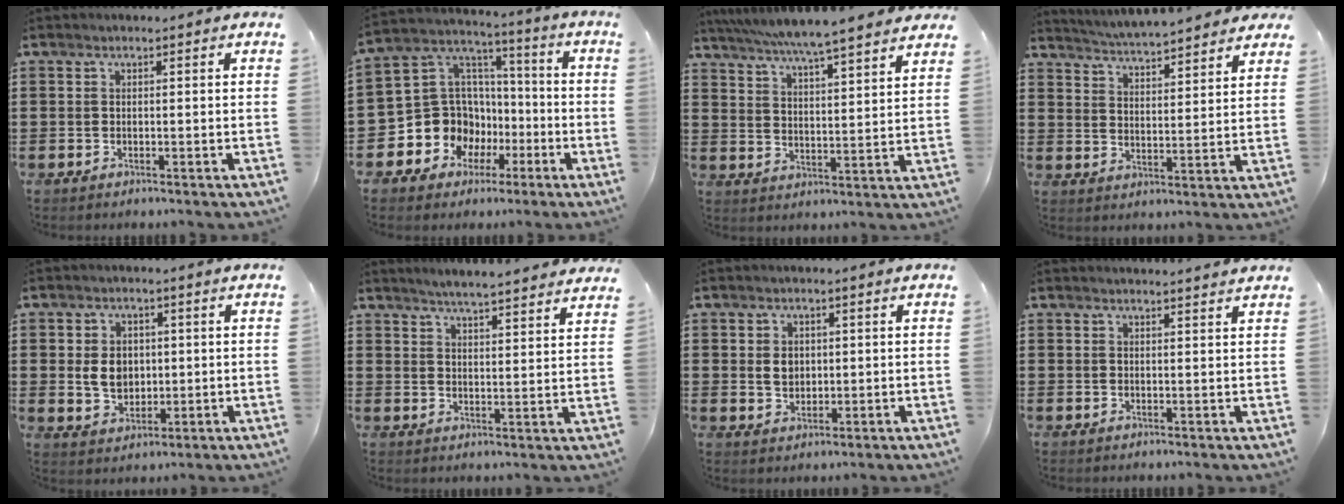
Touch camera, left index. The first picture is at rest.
{"total": 11.1, "force": [-4.1, 10.0, 2.7], "torque": [-0.099, 0.001, -0.068]}
{"total": 6.1, "force": [5.6, -0.8, 2.3], "torque": [-0.067, -0.035, 0.094]}
{"total": 4.3, "force": [4.3, -0.2, 0.6], "torque": [-0.034, -0.027, 0.071]}
{"total": 5.0, "force": [0.3, 3.9, 3.1], "torque": [-0.063, 0.008, 0.001]}
{"total": 4.0, "force": [4.0, -0.6, 0.5], "torque": [-0.026, -0.021, 0.069]}
{"total": 2.9, "force": [0.4, 2.2, 1.7], "torque": [-0.032, 0.005, 0.004]}
{"total": 1.7, "force": [1.6, -0.3, 0.3], "torque": [-0.010, -0.001, 0.032]}